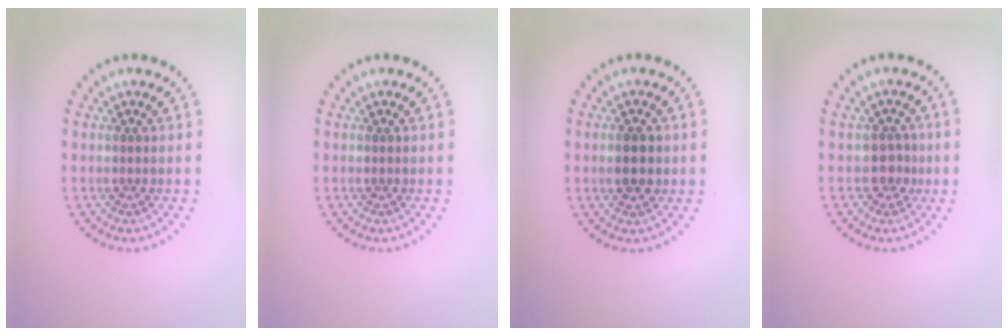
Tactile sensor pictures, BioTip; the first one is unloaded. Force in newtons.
{"total": 0.0}
{"total": 2.9, "press": 2.9, "slide": 0.2}
{"total": 1.7, "press": 1.4, "slide": 0.9}